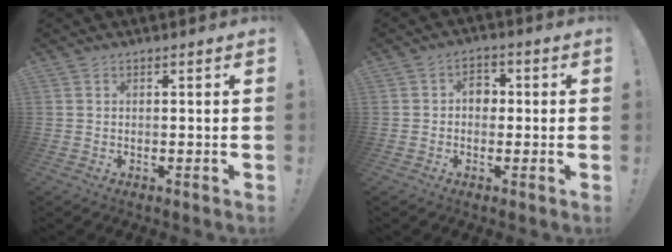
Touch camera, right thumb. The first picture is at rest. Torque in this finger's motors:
{"motor_torque": [0.39, 0.67, 0.39, -0.26, -0.03]}